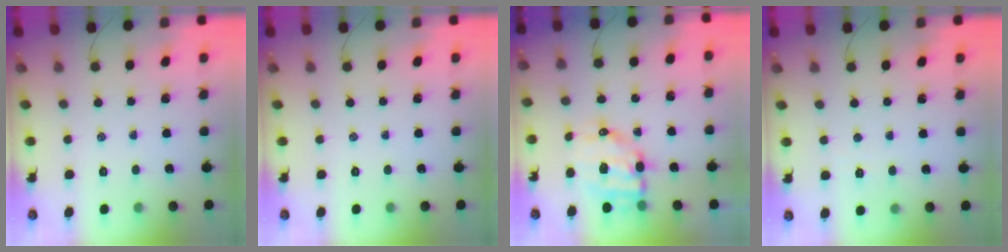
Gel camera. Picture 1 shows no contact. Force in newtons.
{"total": 0.0}
{"total": 9.3, "press": 9.1, "slide": 1.9}
{"total": 1.9, "press": 1.8, "slide": 0.6}